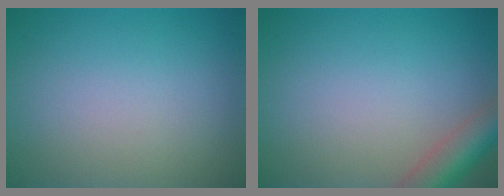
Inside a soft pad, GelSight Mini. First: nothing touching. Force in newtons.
{"total": 4.6, "press": 4.6, "slide": 0.3}